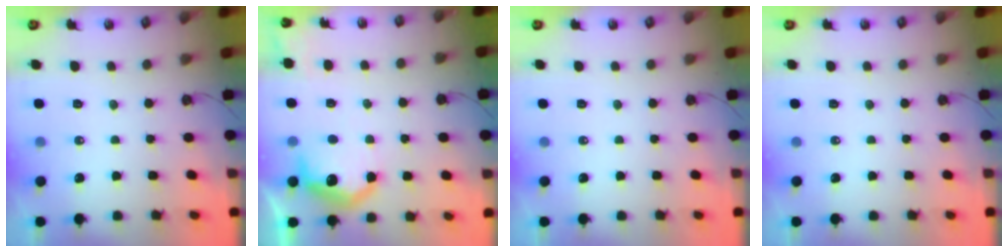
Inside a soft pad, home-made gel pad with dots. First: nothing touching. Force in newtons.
{"total": 13.4, "press": 13.4, "slide": 1.0}
{"total": 0.0}
{"total": 0.0}